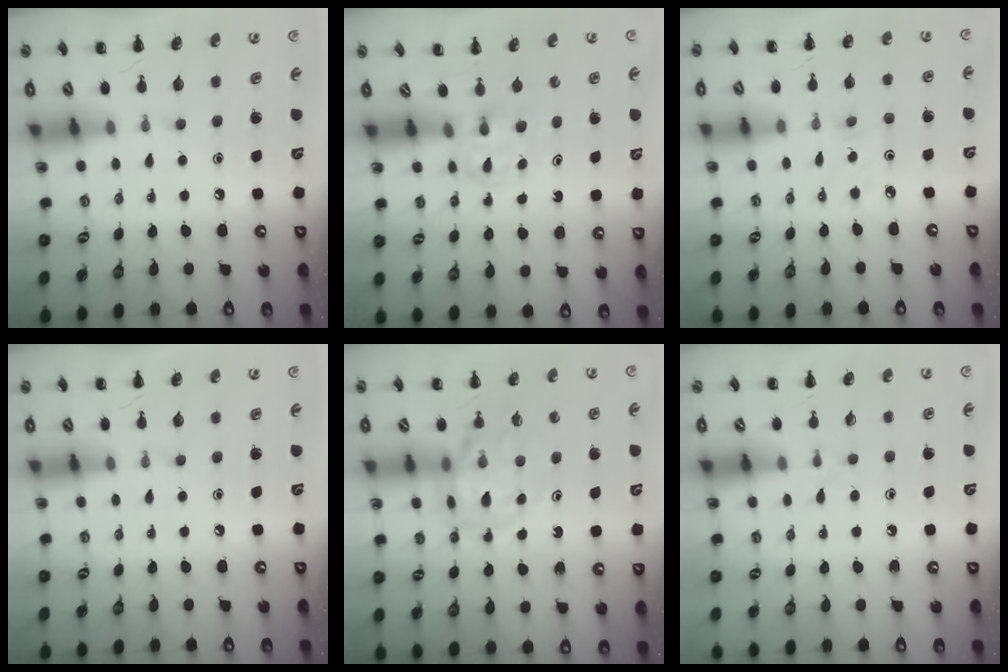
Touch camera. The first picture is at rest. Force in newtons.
{"total": 2.6, "press": 2.4, "slide": 1.1}
{"total": 2.1, "press": 2.0, "slide": 0.7}
{"total": 0.0}
{"total": 11.6, "press": 11.1, "slide": 3.5}
{"total": 3.6, "press": 3.2, "slide": 1.8}